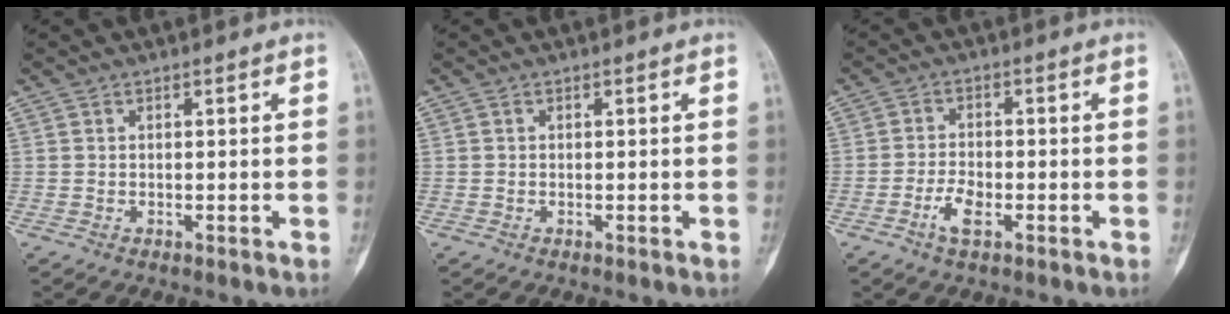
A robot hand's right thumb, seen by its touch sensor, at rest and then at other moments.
{"total": 0.0}
{"total": 4.3, "force": [-2.0, 2.0, 3.3], "torque": [-0.063, 0.010, -0.039]}